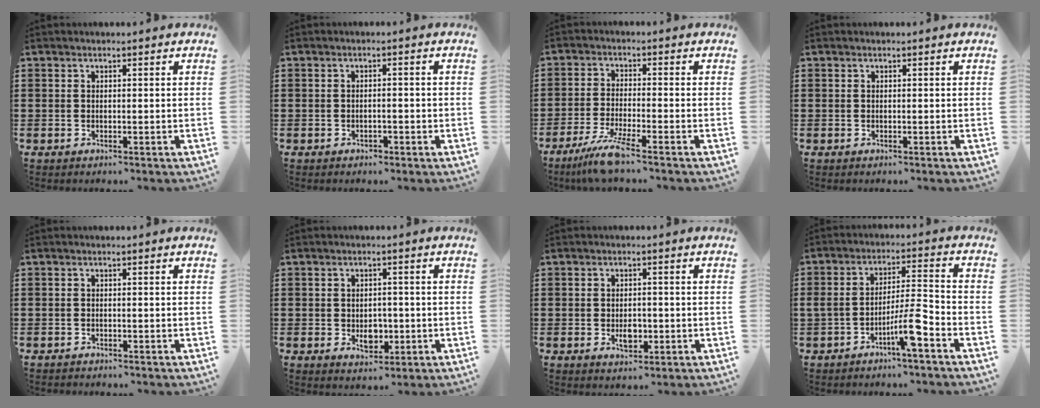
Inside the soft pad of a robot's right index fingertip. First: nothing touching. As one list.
[{"total": 1.2, "force": [-0.8, 0.7, 0.7], "torque": [-0.016, 0.000, -0.016]}, {"total": 5.4, "force": [-4.0, -0.1, 3.6], "torque": [-0.086, -0.021, -0.075]}, {"total": 0.0}, {"total": 0.7, "force": [-0.7, 0.1, 0.1], "torque": [-0.002, -0.001, -0.015]}, {"total": 3.8, "force": [-0.8, 2.5, 2.7], "torque": [-0.044, 0.000, -0.015]}, {"total": 3.0, "force": [-0.7, 1.7, 2.4], "torque": [-0.038, -0.001, -0.013]}, {"total": 8.0, "force": [-4.4, 1.4, 6.6], "torque": [-0.118, 0.006, -0.080]}]